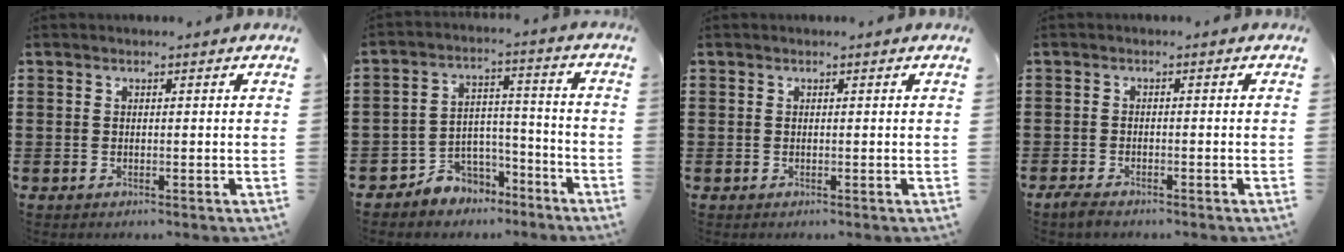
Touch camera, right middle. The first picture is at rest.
{"total": 5.3, "force": [-4.6, 2.7, -0.2], "torque": [-0.006, 0.013, -0.094]}
{"total": 0.0}
{"total": 1.7, "force": [-1.4, 0.4, 0.8], "torque": [-0.024, -0.004, -0.029]}